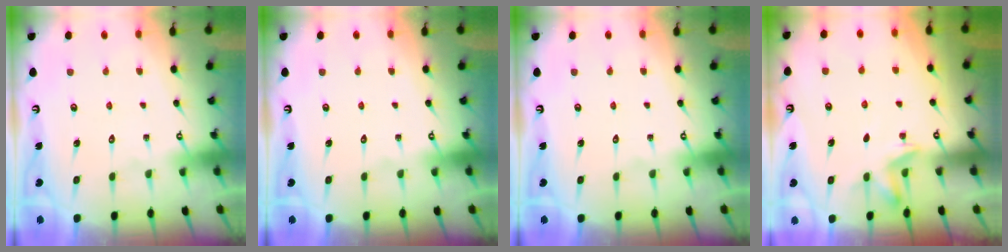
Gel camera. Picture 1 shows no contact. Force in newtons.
{"total": 0.0}
{"total": 0.0}
{"total": 4.0, "press": 3.6, "slide": 1.8}